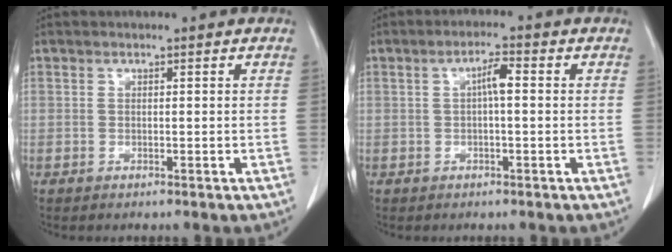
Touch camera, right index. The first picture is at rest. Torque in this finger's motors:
{"motor_torque": [0.53, 0.13, 0.07, 0.02]}